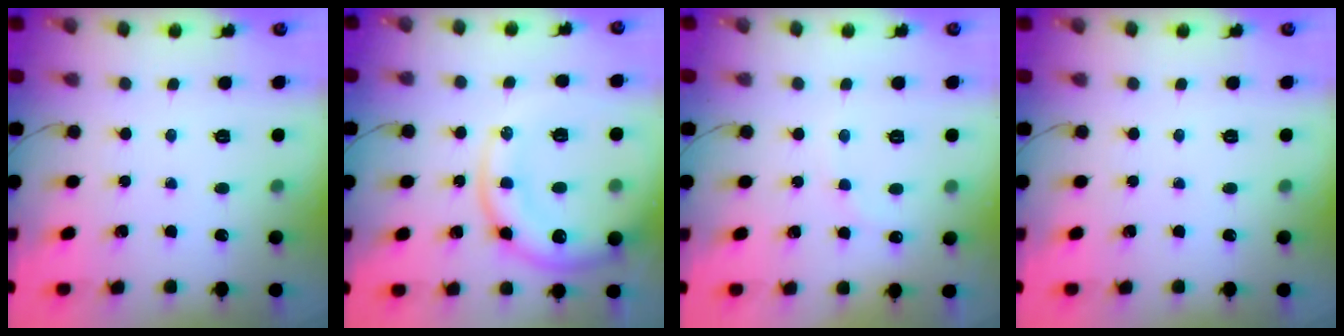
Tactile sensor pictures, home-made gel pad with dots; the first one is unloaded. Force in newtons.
{"total": 15.0, "press": 14.9, "slide": 2.2}
{"total": 6.3, "press": 6.2, "slide": 1.3}
{"total": 0.0}